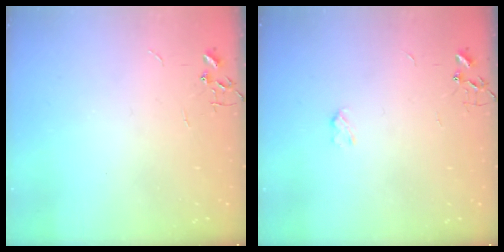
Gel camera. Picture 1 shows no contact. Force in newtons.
{"total": 2.6, "press": 2.6, "slide": 0.5}